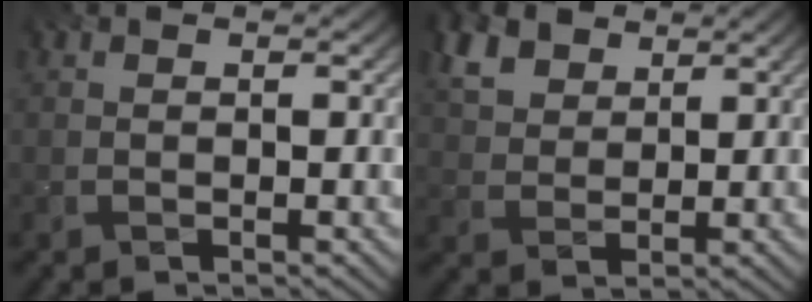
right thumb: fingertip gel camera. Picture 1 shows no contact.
{"total": 5.9, "force": [3.3, 3.8, 3.0], "torque": [-0.088, 0.008, 0.065]}